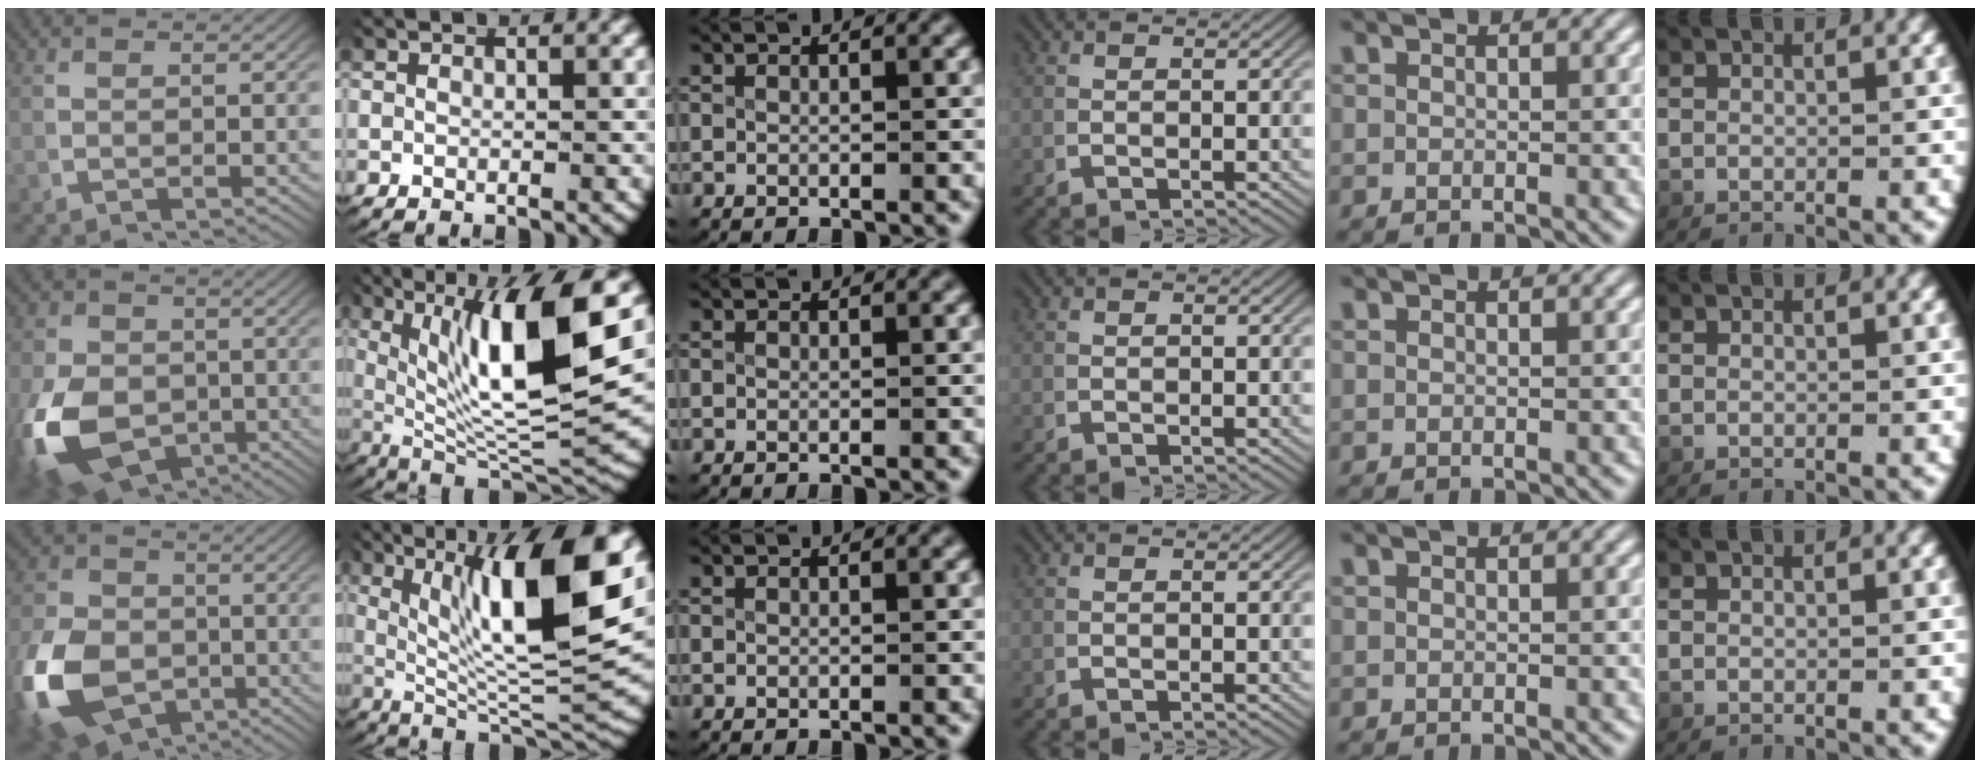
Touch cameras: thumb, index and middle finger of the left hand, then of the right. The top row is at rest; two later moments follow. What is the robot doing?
{"motion": "lift_and_place", "object": "scissors"}